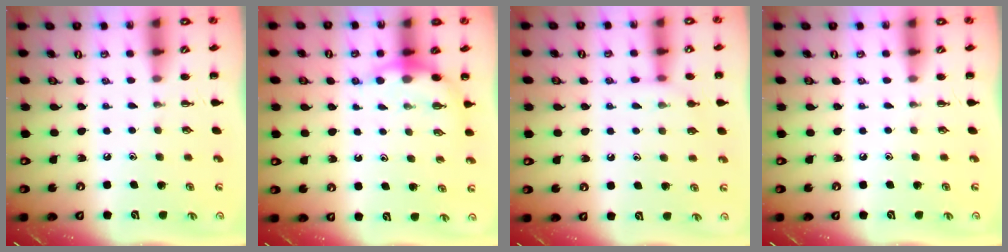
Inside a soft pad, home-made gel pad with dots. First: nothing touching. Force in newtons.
{"total": 5.4, "press": 5.4, "slide": 0.6}
{"total": 6.3, "press": 6.0, "slide": 1.8}
{"total": 0.0}